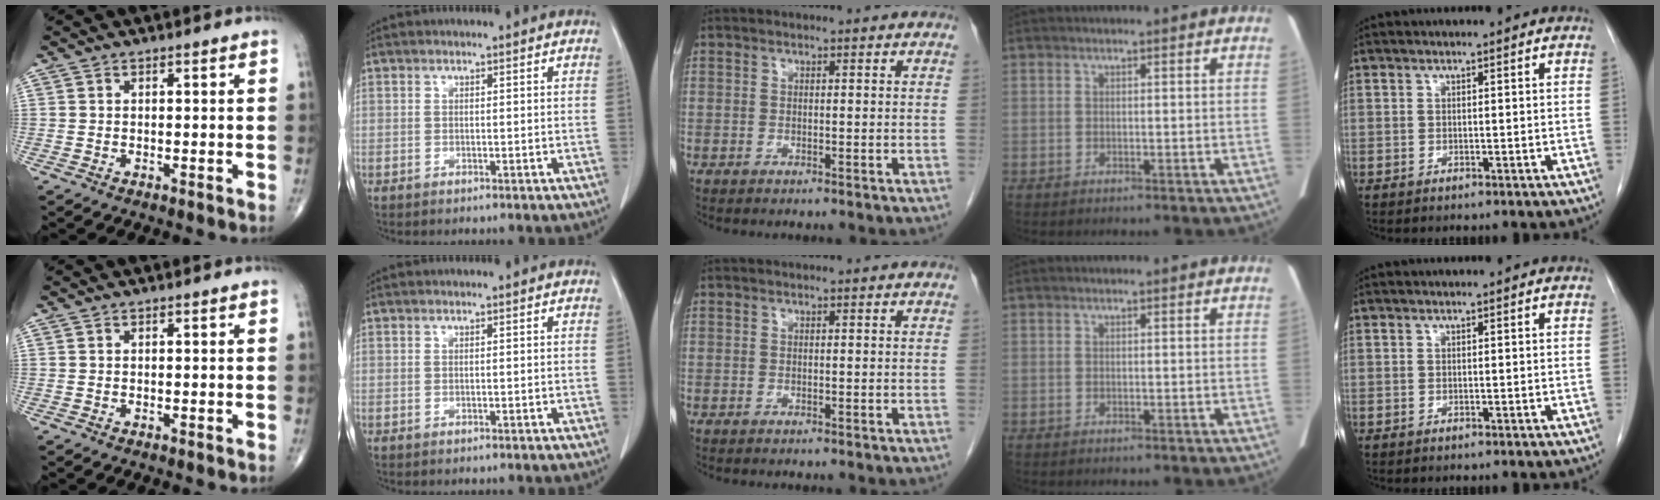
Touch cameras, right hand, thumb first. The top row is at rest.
{}